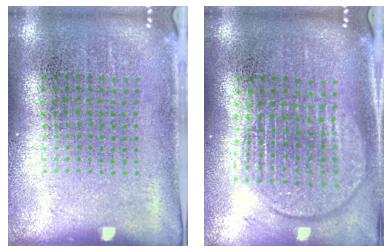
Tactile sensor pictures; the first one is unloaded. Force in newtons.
{"total": 1.9, "press": 1.6, "slide": 1.0}